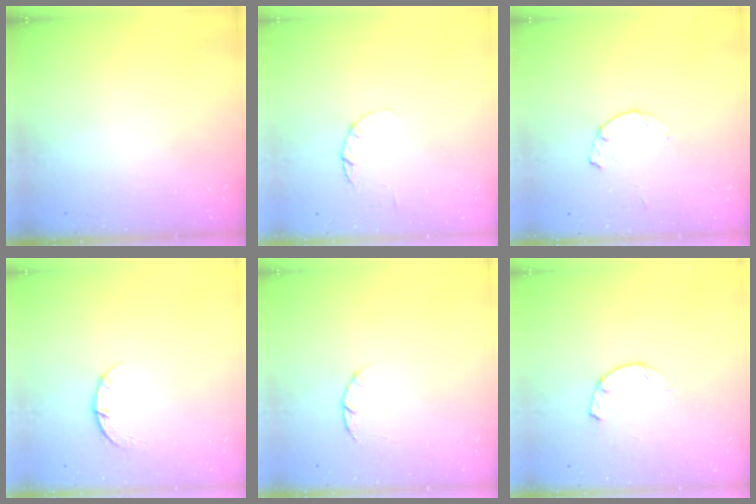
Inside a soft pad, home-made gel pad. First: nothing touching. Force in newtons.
{"total": 2.2, "press": 2.2, "slide": 0.4}
{"total": 1.2, "press": 1.2, "slide": 0.3}
{"total": 3.6, "press": 3.6, "slide": 0.5}
{"total": 1.4, "press": 1.3, "slide": 0.3}
{"total": 2.3, "press": 2.3, "slide": 0.4}